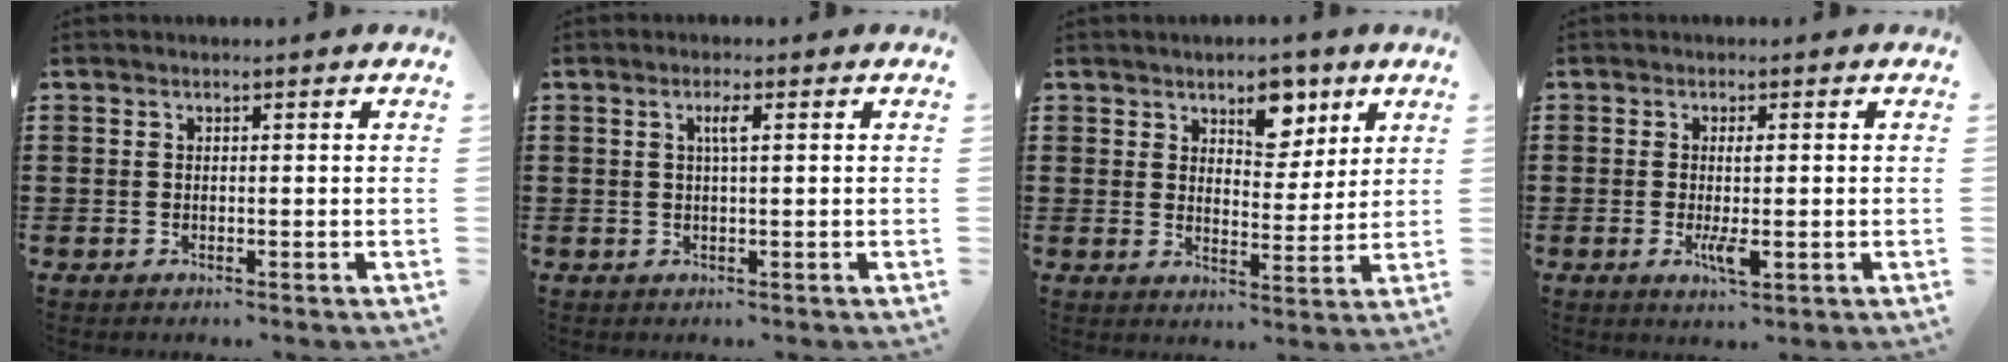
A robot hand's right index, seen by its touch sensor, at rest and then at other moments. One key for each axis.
{"total": 2.2, "fx": 0.7, "fy": 0.2, "fz": 2.0, "tx": -0.041, "ty": 0.003, "tz": 0.009}
{"total": 6.7, "fx": 4.5, "fy": 3.8, "fz": 3.2, "tx": -0.049, "ty": -0.004, "tz": 0.076}
{"total": 3.5, "fx": -0.6, "fy": 0.9, "fz": 3.3, "tx": -0.070, "ty": -0.006, "tz": -0.015}